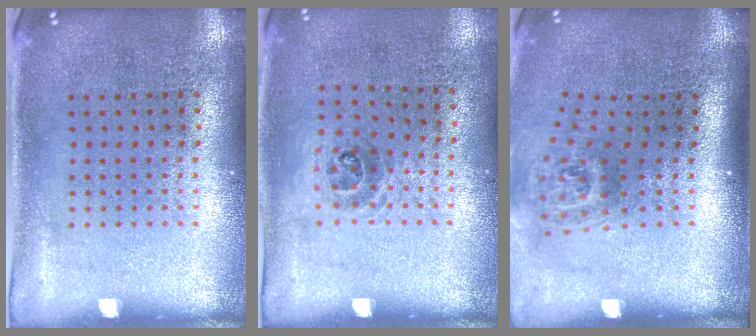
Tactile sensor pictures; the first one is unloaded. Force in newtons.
{"total": 1.0, "press": 0.6, "slide": 0.7}
{"total": 1.8, "press": 1.2, "slide": 1.4}